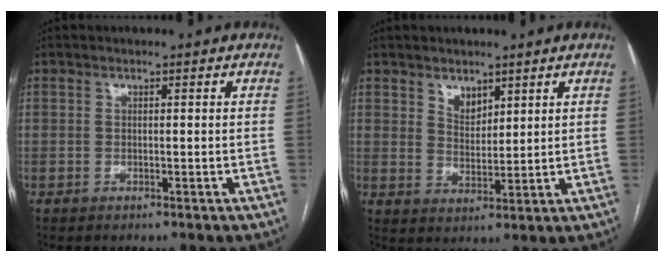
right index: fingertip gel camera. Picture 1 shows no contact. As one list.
[{"total": 3.7, "force": [2.6, 2.1, 1.7], "torque": [-0.030, -0.005, 0.054]}]